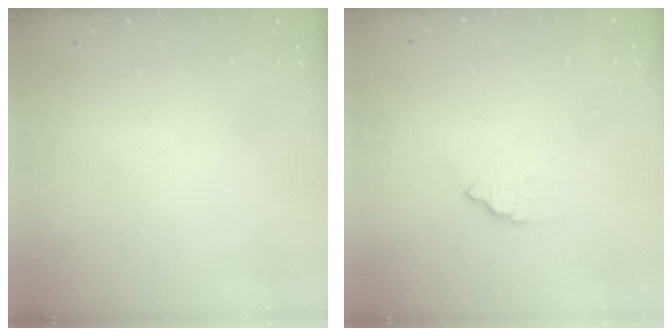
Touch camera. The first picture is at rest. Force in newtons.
{"total": 2.4, "press": 2.4, "slide": 0.0}